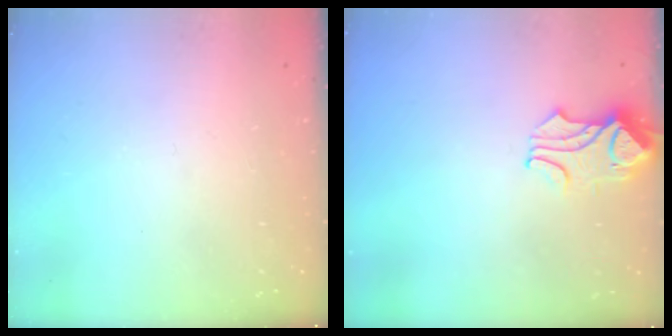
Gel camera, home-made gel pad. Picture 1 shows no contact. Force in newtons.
{"total": 1.5, "press": 1.5, "slide": 0.5}